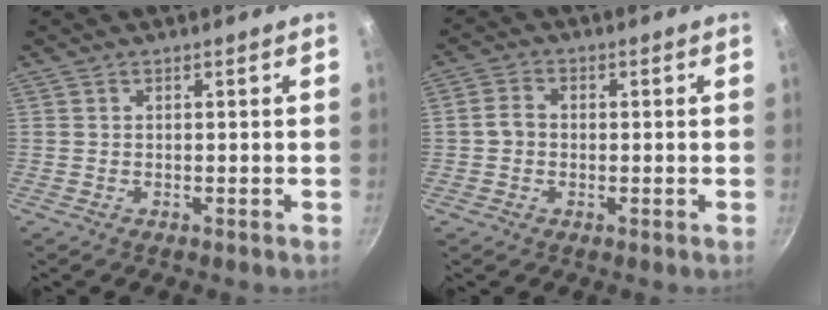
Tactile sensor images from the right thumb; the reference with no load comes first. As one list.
[{"total": 3.4, "force": [-0.3, 2.8, 1.8], "torque": [-0.025, 0.013, -0.013]}]